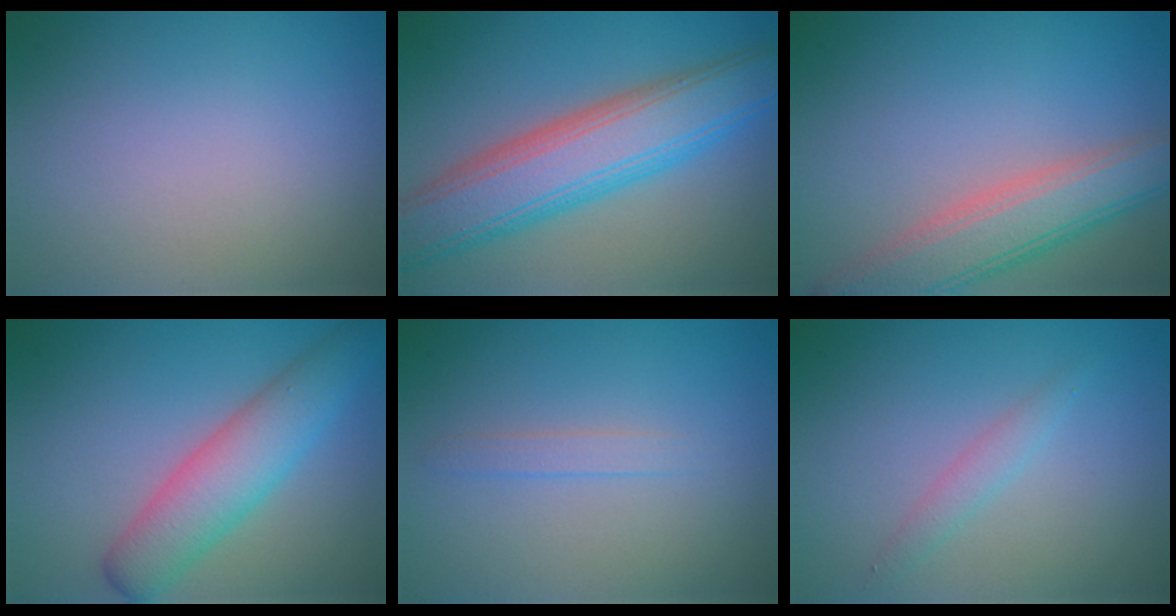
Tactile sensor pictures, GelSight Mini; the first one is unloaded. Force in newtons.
{"total": 8.4, "press": 8.4, "slide": 0.3}
{"total": 6.2, "press": 6.1, "slide": 0.5}
{"total": 5.4, "press": 5.4, "slide": 0.4}
{"total": 1.1, "press": 1.0, "slide": 0.1}
{"total": 1.4, "press": 1.4, "slide": 0.0}